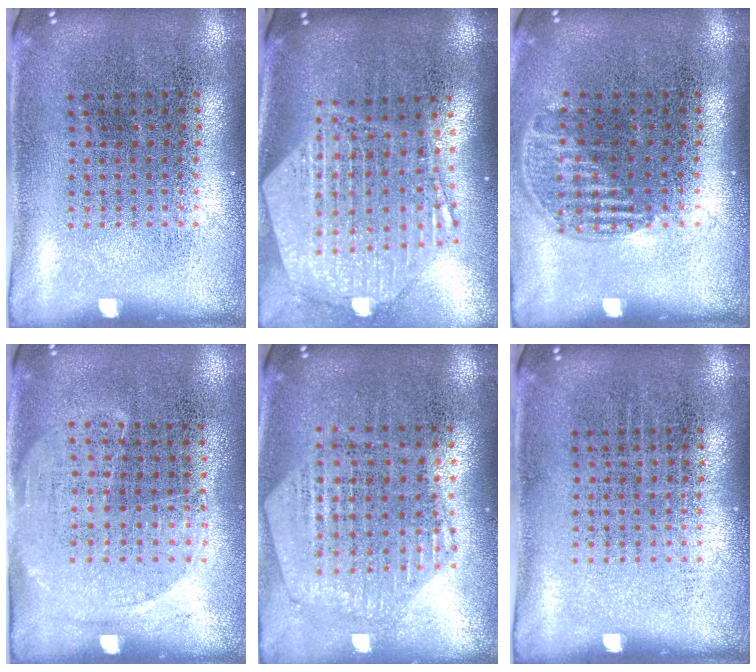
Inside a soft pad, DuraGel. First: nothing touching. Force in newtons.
{"total": 2.8, "press": 2.2, "slide": 1.7}
{"total": 1.1, "press": 1.0, "slide": 0.5}
{"total": 1.4, "press": 1.2, "slide": 0.8}
{"total": 1.1, "press": 1.1, "slide": 0.2}
{"total": 0.0}